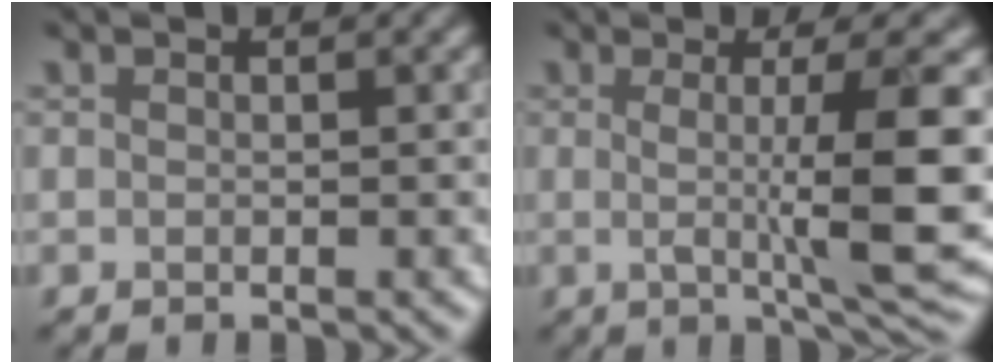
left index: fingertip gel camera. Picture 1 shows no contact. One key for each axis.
{"total": 9.1, "fx": -0.1, "fy": 1.8, "fz": 8.9, "tx": -0.119, "ty": -0.004, "tz": 0.000}